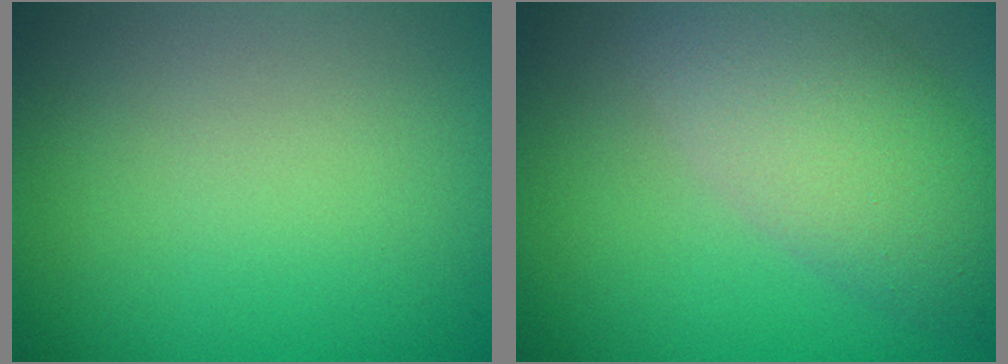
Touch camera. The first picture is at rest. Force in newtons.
{"total": 6.4, "press": 6.4, "slide": 0.6}